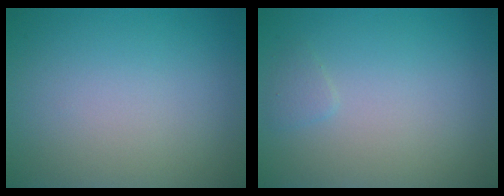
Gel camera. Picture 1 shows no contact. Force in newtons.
{"total": 0.7, "press": 0.7, "slide": 0.1}